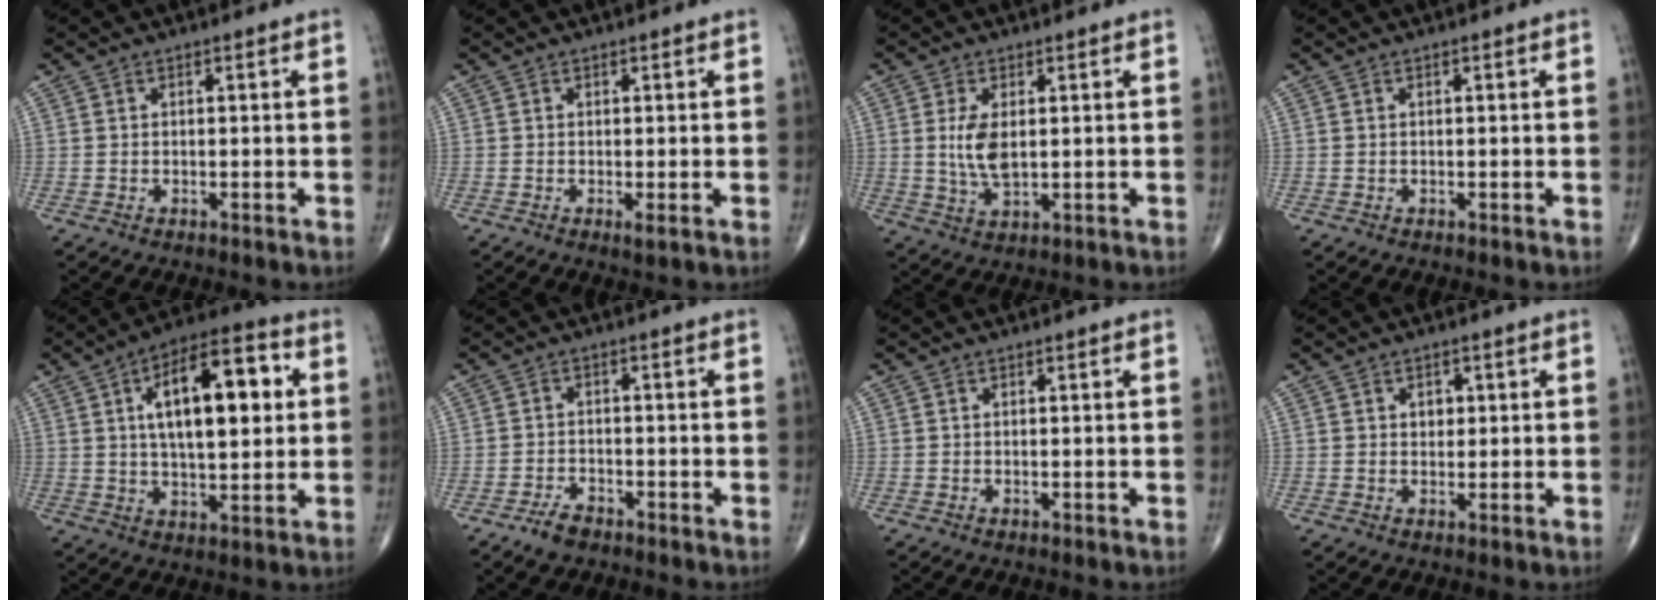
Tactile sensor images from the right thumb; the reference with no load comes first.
{"total": 1.0, "force": [-0.2, 0.1, 1.0], "torque": [-0.018, -0.005, -0.005]}
{"total": 6.0, "force": [0.8, 2.9, 5.2], "torque": [-0.105, -0.010, 0.020]}
{"total": 0.0}
{"total": 17.8, "force": [4.0, 7.6, 15.6], "torque": [-0.224, 0.011, 0.060]}
{"total": 3.2, "force": [-2.4, 1.5, 1.5], "torque": [-0.029, 0.010, -0.042]}
{"total": 0.0}
{"total": 1.9, "force": [0.5, 1.5, 1.1], "torque": [-0.006, -0.001, 0.007]}